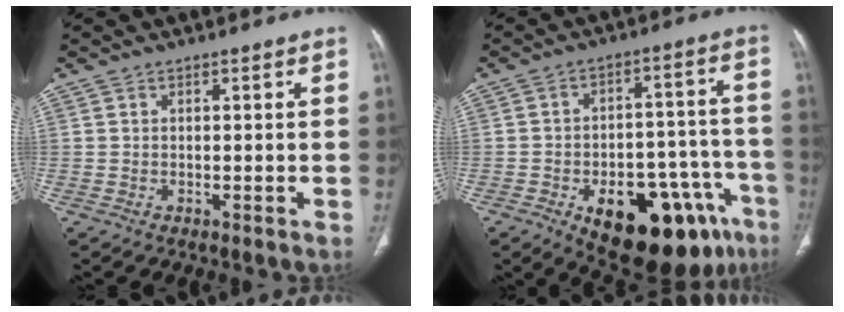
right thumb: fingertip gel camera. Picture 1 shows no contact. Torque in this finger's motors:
{"motor_torque": [2.48, 2.52, 1.13, -1.17, 0.42]}